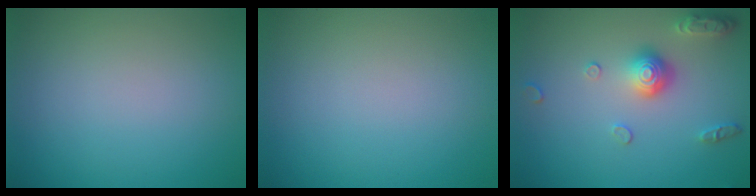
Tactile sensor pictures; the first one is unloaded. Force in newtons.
{"total": 0.0}
{"total": 3.7, "press": 3.0, "slide": 2.1}